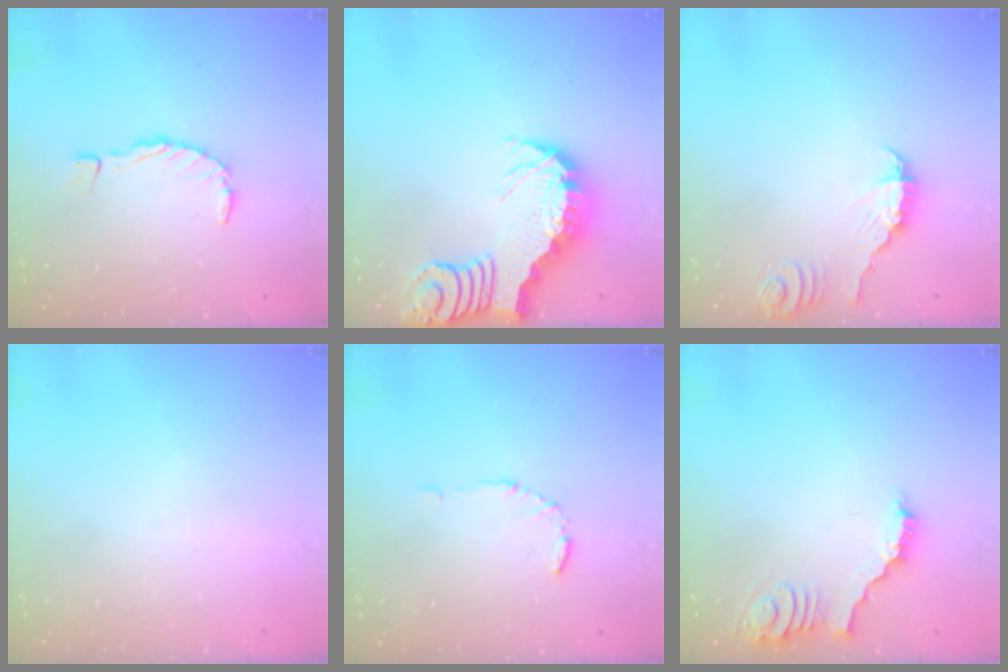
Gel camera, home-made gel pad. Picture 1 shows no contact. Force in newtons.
{"total": 3.3, "press": 3.3, "slide": 0.5}
{"total": 3.9, "press": 3.9, "slide": 0.2}
{"total": 0.0}
{"total": 7.0, "press": 7.0, "slide": 0.6}
{"total": 3.9, "press": 3.9, "slide": 0.3}